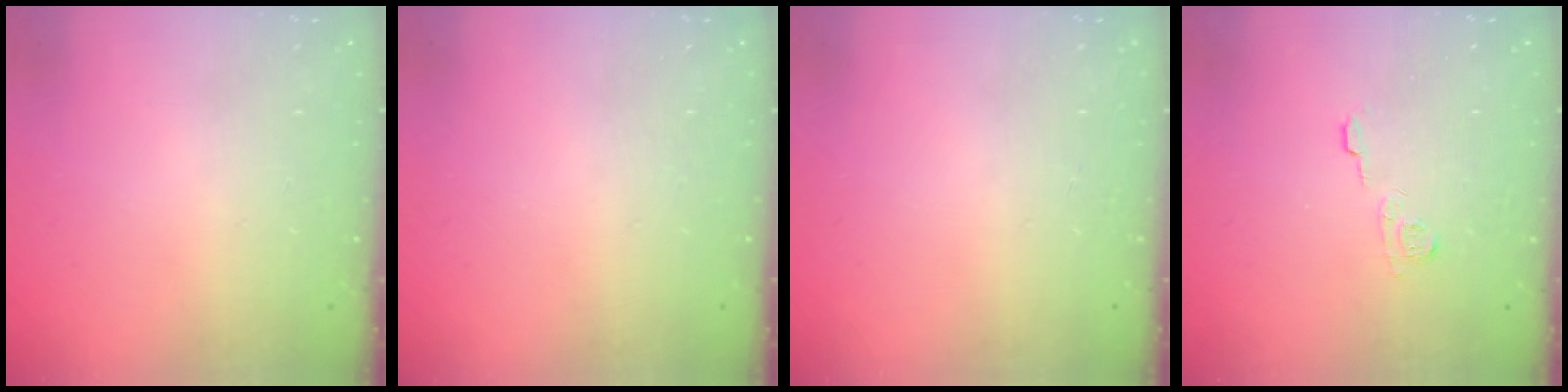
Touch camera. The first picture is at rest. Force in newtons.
{"total": 0.0}
{"total": 0.0}
{"total": 6.0, "press": 6.0, "slide": 0.7}